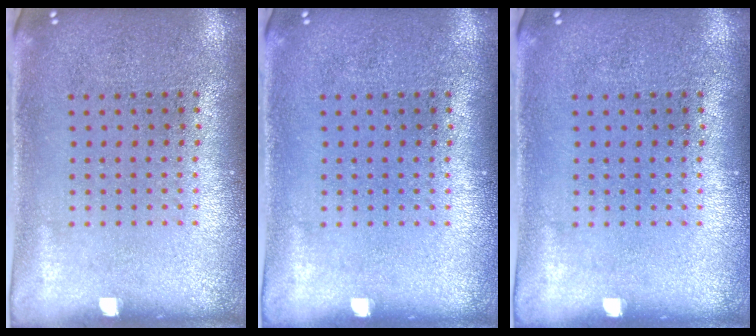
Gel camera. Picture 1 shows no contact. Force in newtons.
{"total": 0.0}
{"total": 0.0}